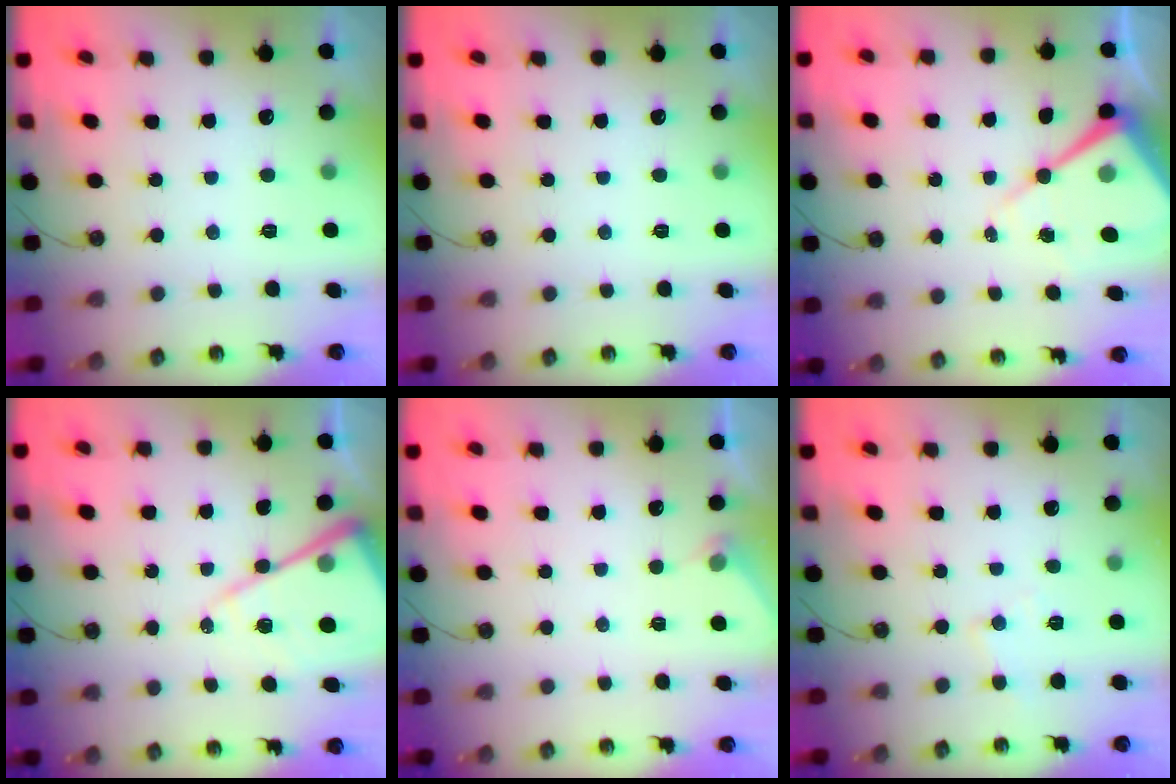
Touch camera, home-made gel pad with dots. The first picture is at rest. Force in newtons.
{"total": 0.0}
{"total": 12.6, "press": 12.6, "slide": 1.3}
{"total": 15.5, "press": 15.4, "slide": 1.5}
{"total": 2.7, "press": 2.7, "slide": 0.4}
{"total": 6.2, "press": 6.2, "slide": 0.6}